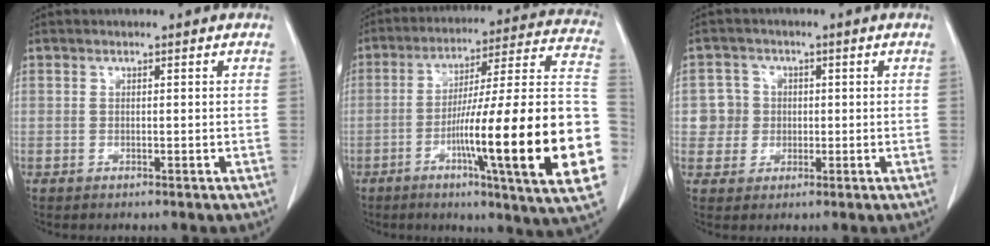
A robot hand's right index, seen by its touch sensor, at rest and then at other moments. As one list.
[{"total": 28.2, "force": [-6.9, 1.0, 27.3], "torque": [-0.322, -0.001, -0.110]}, {"total": 4.1, "force": [0.2, 4.1, 0.0], "torque": [0.010, 0.014, 0.007]}]